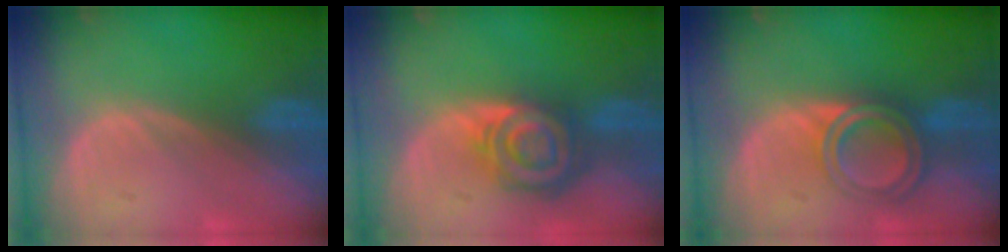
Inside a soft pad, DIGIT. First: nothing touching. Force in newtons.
{"total": 8.3, "press": 7.1, "slide": 4.2}
{"total": 6.4, "press": 5.4, "slide": 3.4}